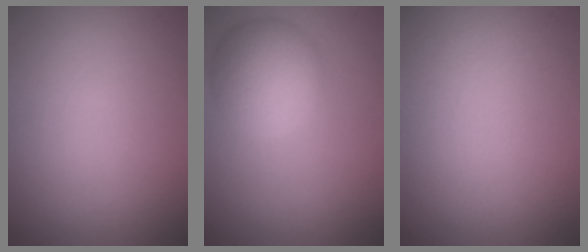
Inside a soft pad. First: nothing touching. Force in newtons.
{"total": 5.1, "press": 5.1, "slide": 0.4}
{"total": 0.0}